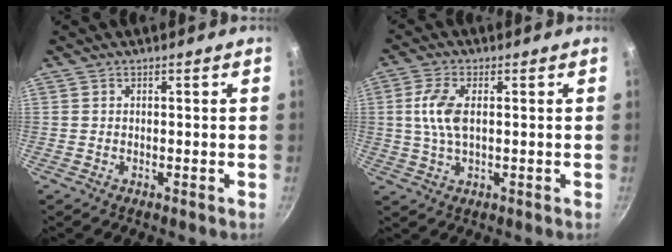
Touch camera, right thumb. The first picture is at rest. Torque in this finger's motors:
{"motor_torque": [0.51, 1.78, 0.84, 0.36, 0.32]}